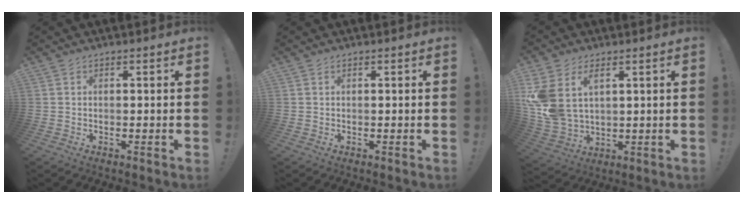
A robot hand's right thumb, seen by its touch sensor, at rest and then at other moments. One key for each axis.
{"total": 0.0}
{"total": 10.9, "fx": 4.9, "fy": 7.3, "fz": 6.6, "tx": -0.135, "ty": -0.023, "tz": 0.098}